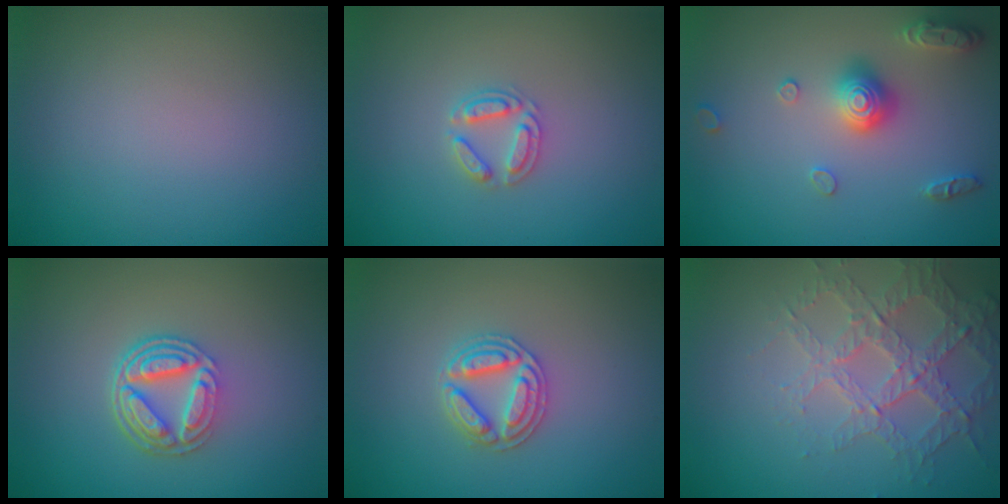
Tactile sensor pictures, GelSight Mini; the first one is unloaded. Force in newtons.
{"total": 2.2, "press": 2.2, "slide": 0.3}
{"total": 2.9, "press": 2.9, "slide": 0.2}
{"total": 5.2, "press": 3.8, "slide": 3.6}
{"total": 2.9, "press": 2.9, "slide": 0.5}
{"total": 3.7, "press": 3.4, "slide": 1.5}